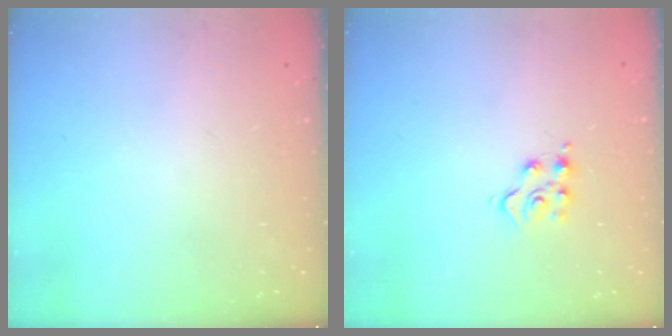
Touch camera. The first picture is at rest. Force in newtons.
{"total": 5.8, "press": 5.8, "slide": 0.2}